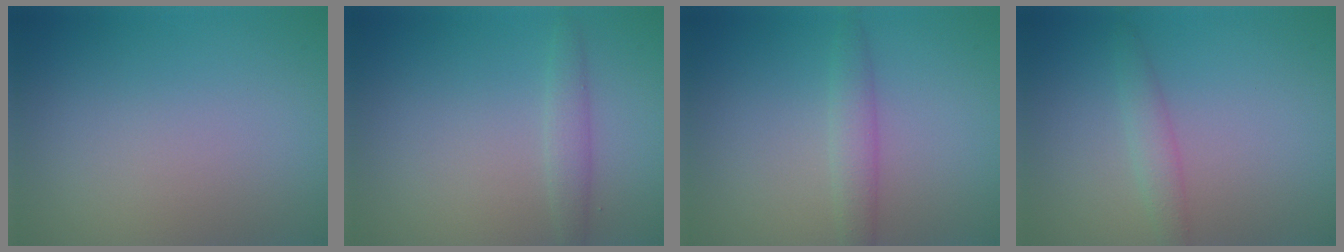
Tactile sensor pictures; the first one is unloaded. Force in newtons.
{"total": 1.7, "press": 1.7, "slide": 0.1}
{"total": 2.1, "press": 2.1, "slide": 0.1}
{"total": 1.8, "press": 1.8, "slide": 0.1}